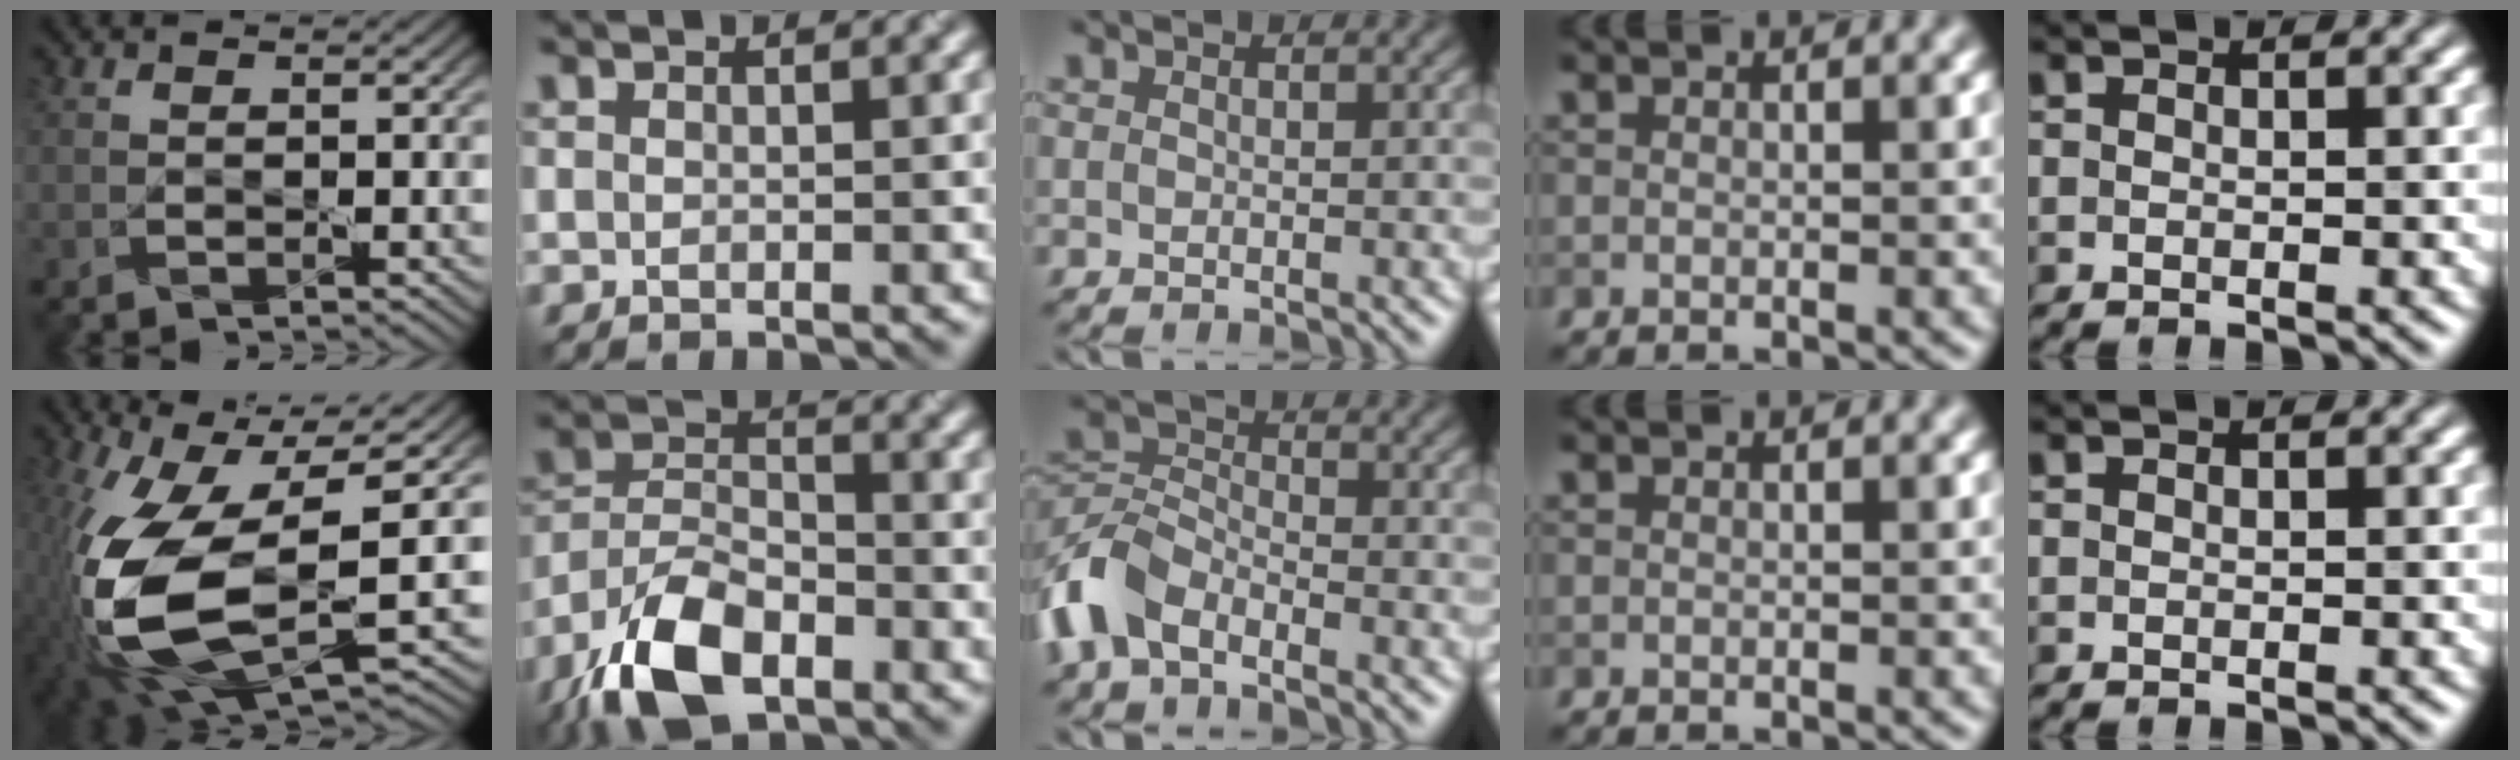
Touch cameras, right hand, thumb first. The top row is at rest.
{"thumb": {"total": 17.5, "force": [-3.0, 8.4, 15.1], "torque": [-0.345, -0.043, -0.039]}, "index": {"total": 8.8, "force": [-5.6, 4.0, 5.4], "torque": [-0.106, -0.001, -0.116]}, "middle": {"total": 5.9, "force": [-3.7, 3.2, 3.4], "torque": [-0.074, 0.001, -0.090]}}